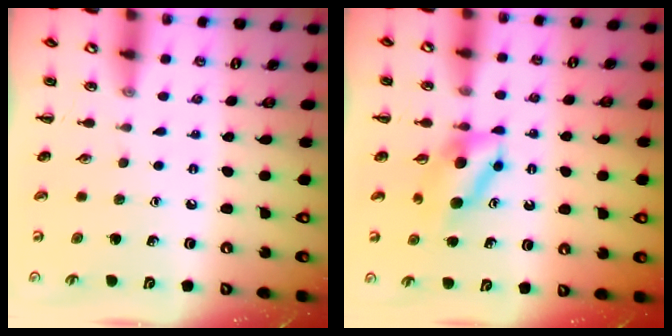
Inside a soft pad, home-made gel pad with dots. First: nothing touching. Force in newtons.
{"total": 6.1, "press": 6.1, "slide": 0.9}